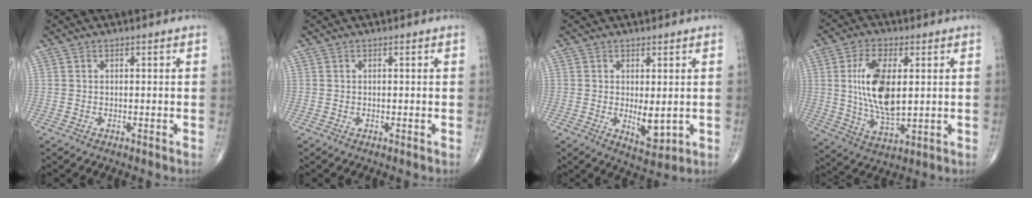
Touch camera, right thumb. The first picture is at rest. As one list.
[{"total": 0.0}, {"total": 5.0, "force": [-0.1, 2.3, 4.4], "torque": [-0.058, -0.015, 0.008]}, {"total": 13.7, "force": [1.9, 6.4, 12.0], "torque": [-0.227, -0.017, 0.041]}]